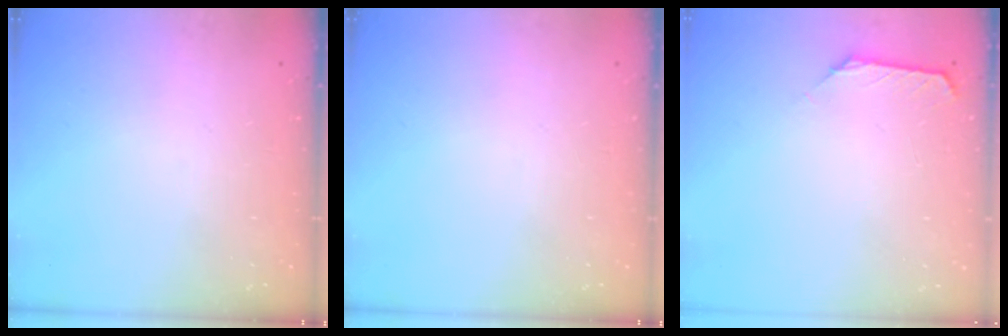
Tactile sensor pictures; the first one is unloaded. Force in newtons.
{"total": 0.0}
{"total": 1.6, "press": 1.5, "slide": 0.6}